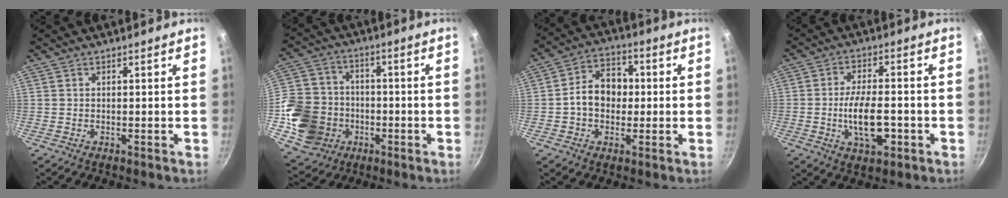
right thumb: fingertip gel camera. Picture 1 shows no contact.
{"total": 15.9, "force": [-3.8, 13.8, 6.9], "torque": [-0.119, 0.017, -0.064]}
{"total": 9.6, "force": [-0.3, 7.2, 6.3], "torque": [-0.081, 0.026, -0.016]}
{"total": 9.4, "force": [-2.1, 4.3, 8.1], "torque": [-0.136, 0.011, -0.033]}